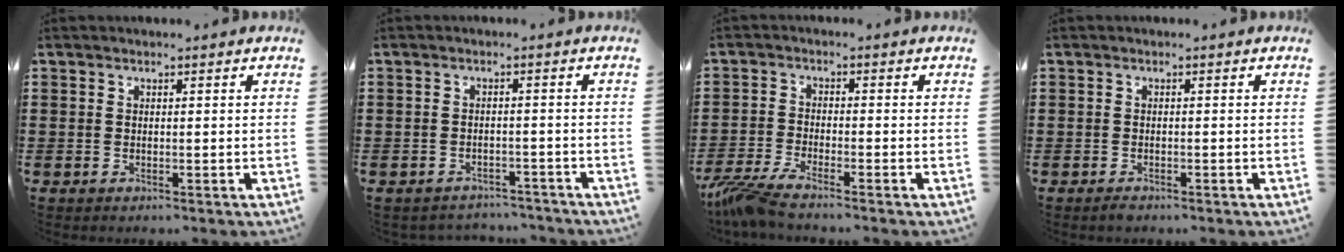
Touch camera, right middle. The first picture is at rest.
{"total": 2.3, "force": [-2.2, 0.4, -0.2], "torque": [-0.005, 0.000, -0.050]}
{"total": 4.6, "force": [-3.9, -0.1, 2.4], "torque": [-0.076, -0.022, -0.084]}
{"total": 0.7, "force": [-0.6, 0.2, 0.2], "torque": [-0.005, -0.003, -0.012]}